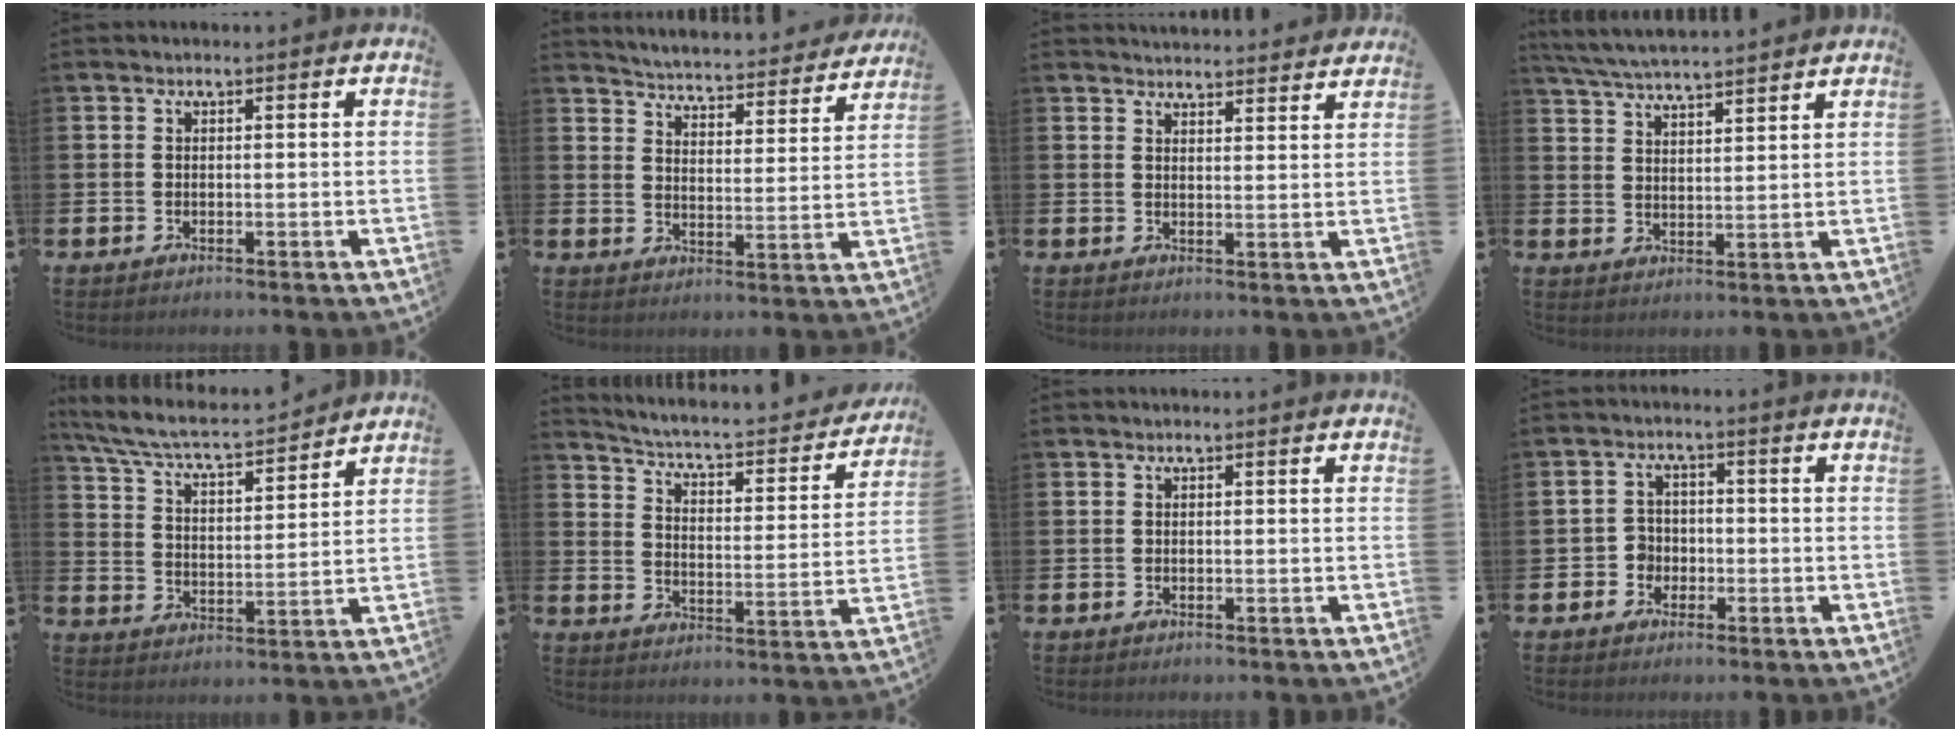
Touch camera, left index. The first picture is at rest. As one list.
[{"total": 4.8, "force": [4.8, 0.3, 0.5], "torque": [-0.031, -0.044, 0.079]}, {"total": 3.6, "force": [3.6, 0.2, 0.0], "torque": [-0.008, -0.022, 0.066]}, {"total": 5.5, "force": [5.4, 0.0, 1.0], "torque": [-0.045, -0.028, 0.099]}, {"total": 6.6, "force": [6.1, 0.9, 2.3], "torque": [-0.073, -0.048, 0.101]}, {"total": 4.2, "force": [3.9, 0.8, 1.5], "torque": [-0.060, -0.035, 0.056]}, {"total": 0.0}, {"total": 2.9, "force": [-1.5, 2.4, 0.4], "torque": [-0.021, 0.007, -0.035]}]